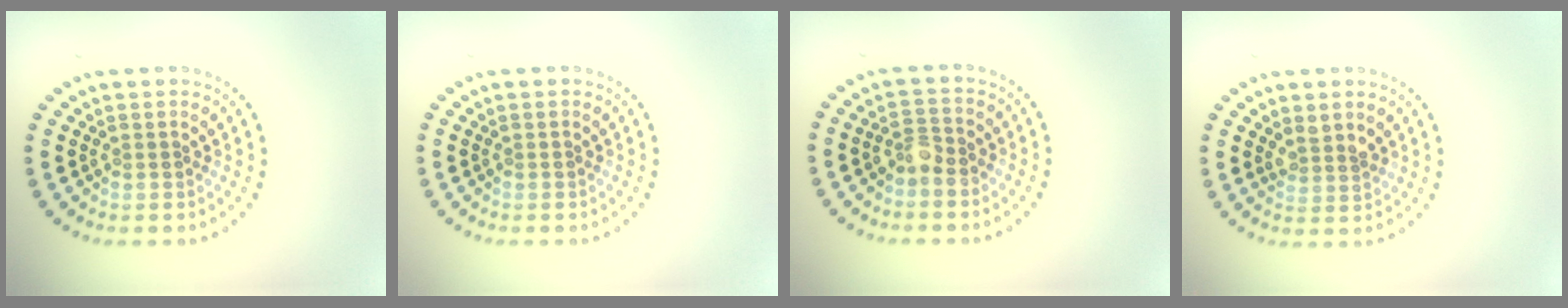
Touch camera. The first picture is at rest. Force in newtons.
{"total": 0.0}
{"total": 1.8, "press": 1.7, "slide": 0.7}
{"total": 1.6, "press": 1.3, "slide": 0.9}